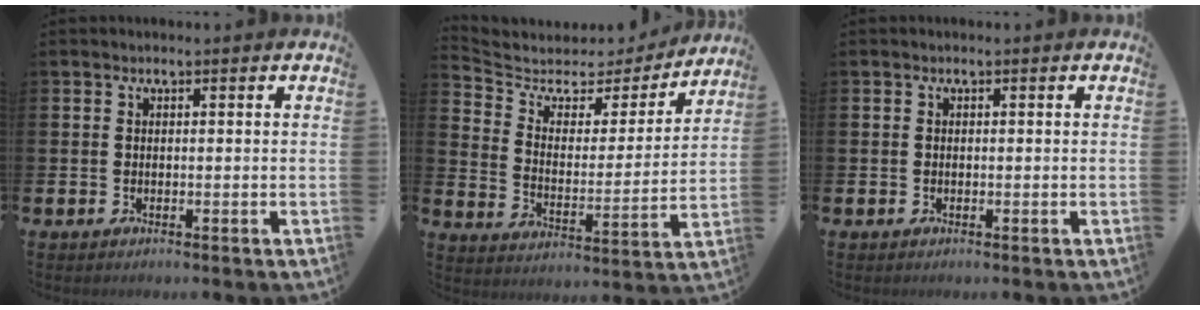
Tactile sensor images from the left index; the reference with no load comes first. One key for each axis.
{"total": 5.3, "fx": 4.4, "fy": 2.8, "fz": 1.0, "tx": -0.053, "ty": -0.036, "tz": 0.068}
{"total": 0.0}